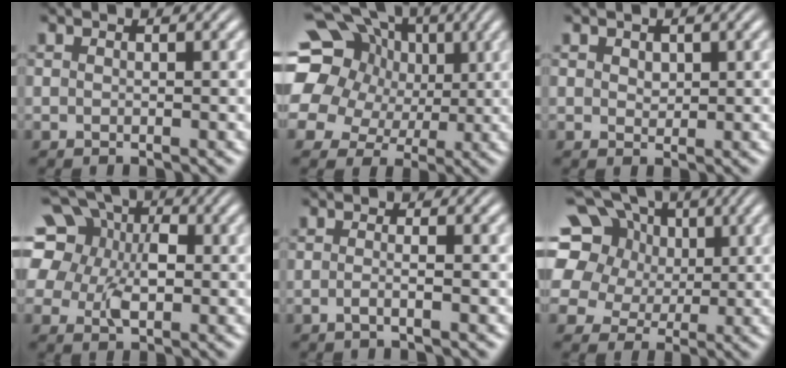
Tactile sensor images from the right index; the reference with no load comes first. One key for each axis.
{"total": 15.7, "fx": 3.8, "fy": 12.7, "fz": 8.5, "tx": -0.178, "ty": -0.008, "tz": 0.051}
{"total": 0.8, "fx": 0.6, "fy": 0.5, "fz": 0.4, "tx": -0.007, "ty": -0.010, "tz": 0.020}
{"total": 11.3, "fx": 2.9, "fy": 8.5, "fz": 6.8, "tx": -0.132, "ty": -0.003, "tz": 0.040}
{"total": 1.5, "fx": -1.1, "fy": -0.3, "fz": 1.0, "tx": -0.027, "ty": -0.008, "tz": -0.018}
{"total": 13.4, "fx": 3.8, "fy": 10.6, "fz": 7.2, "tx": -0.153, "ty": -0.017, "tz": 0.058}